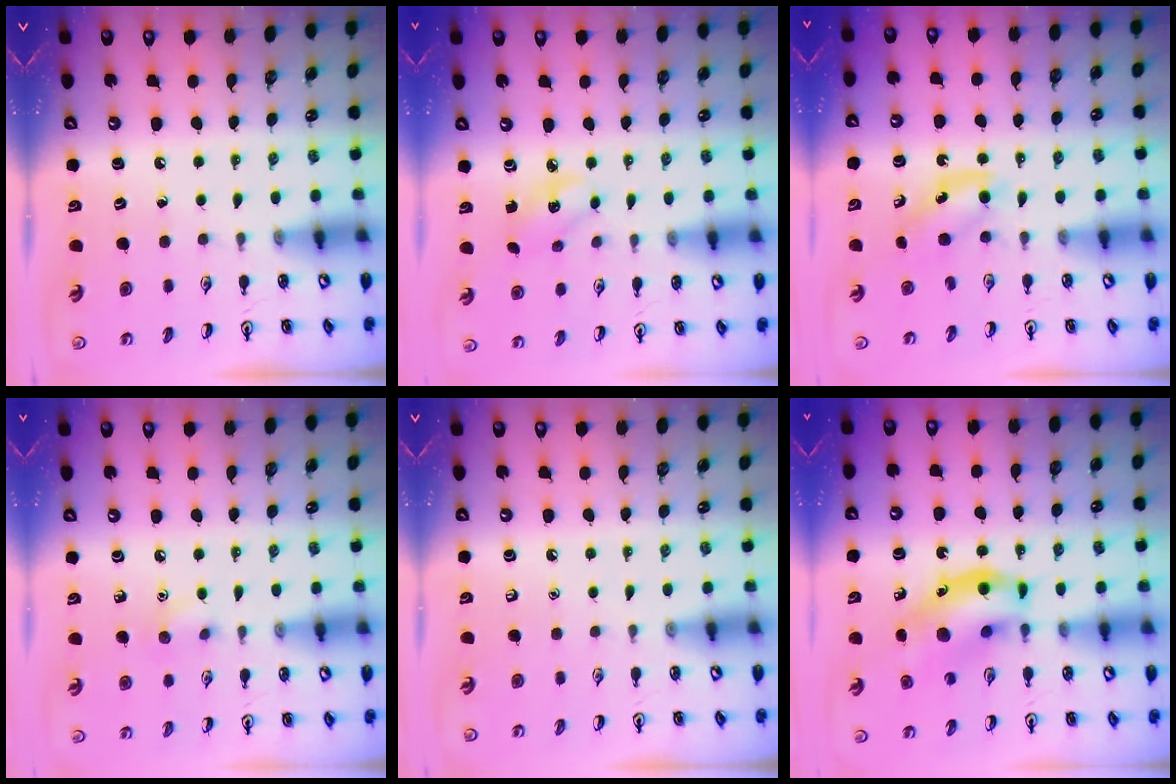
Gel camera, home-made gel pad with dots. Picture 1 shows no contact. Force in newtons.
{"total": 2.8, "press": 2.7, "slide": 0.8}
{"total": 4.0, "press": 3.9, "slide": 0.9}
{"total": 5.9, "press": 5.6, "slide": 1.8}
{"total": 0.0}
{"total": 12.3, "press": 11.7, "slide": 3.9}